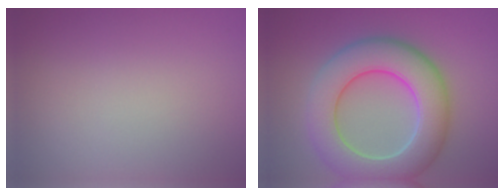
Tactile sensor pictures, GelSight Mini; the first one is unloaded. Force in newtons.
{"total": 8.8, "press": 8.8, "slide": 0.8}